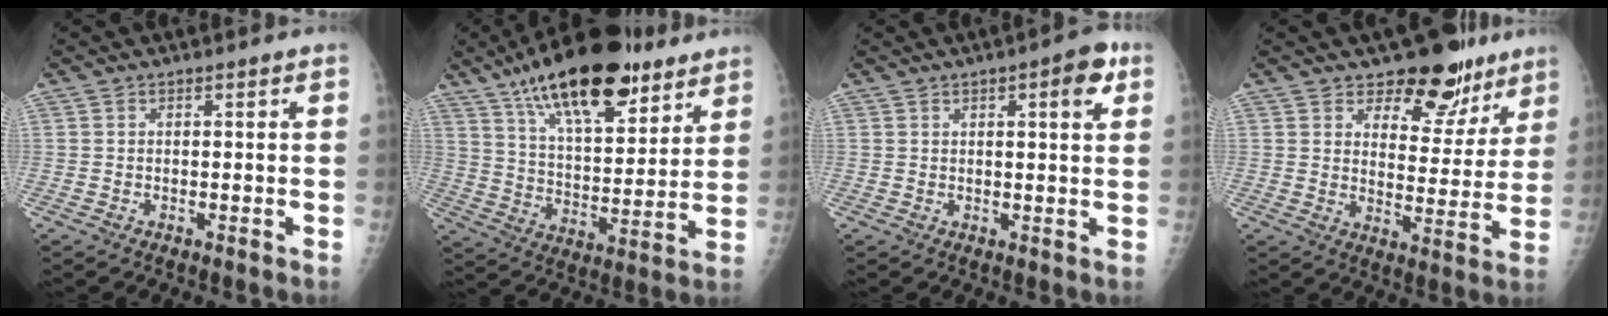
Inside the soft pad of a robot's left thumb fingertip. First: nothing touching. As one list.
[{"total": 23.3, "force": [15.3, 8.9, 15.2], "torque": [-0.217, -0.050, 0.250]}, {"total": 5.6, "force": [2.5, 1.6, 4.8], "torque": [-0.050, -0.005, 0.027]}, {"total": 13.4, "force": [9.8, 7.3, 5.4], "torque": [-0.017, -0.063, 0.135]}]